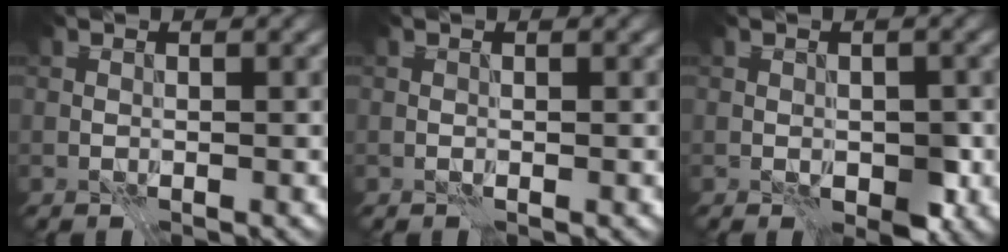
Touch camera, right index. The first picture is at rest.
{"total": 0.0}
{"total": 2.9, "force": [-0.9, 1.6, 2.2], "torque": [-0.027, -0.006, -0.015]}